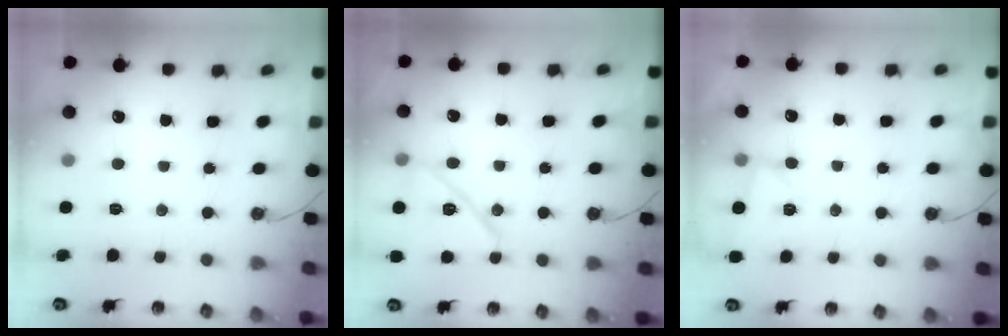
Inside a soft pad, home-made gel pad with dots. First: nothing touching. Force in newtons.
{"total": 12.5, "press": 12.4, "slide": 1.6}
{"total": 3.1, "press": 3.0, "slide": 0.6}